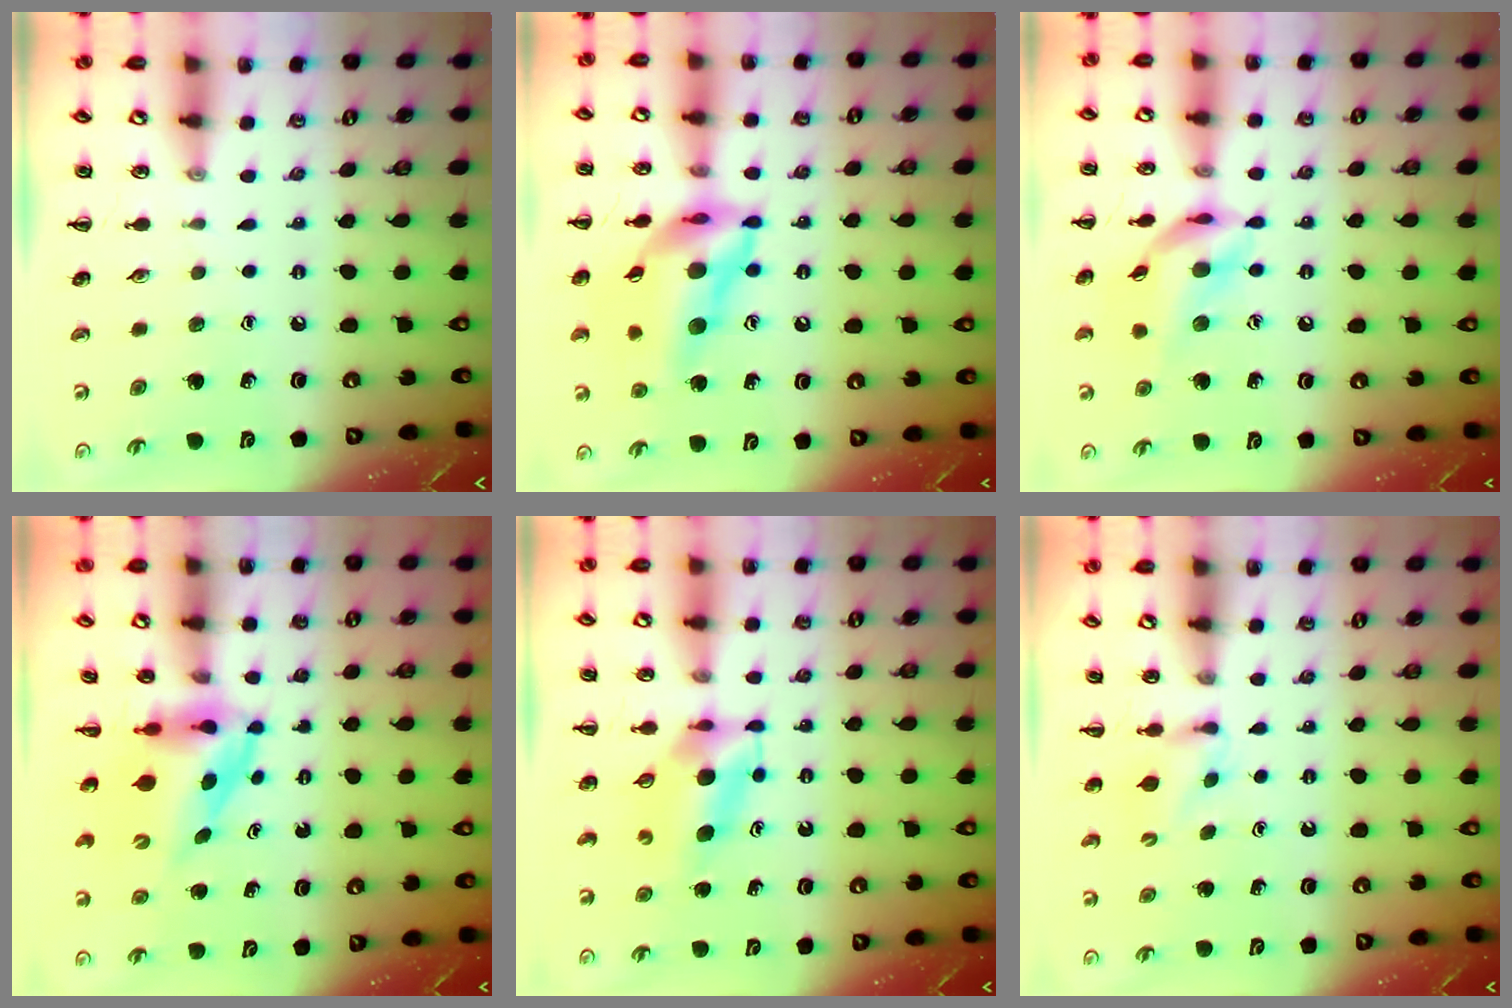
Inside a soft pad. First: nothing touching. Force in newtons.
{"total": 18.9, "press": 18.3, "slide": 4.9}
{"total": 13.4, "press": 13.2, "slide": 2.3}
{"total": 3.9, "press": 3.8, "slide": 0.8}
{"total": 6.2, "press": 6.1, "slide": 0.8}
{"total": 2.8, "press": 2.5, "slide": 1.3}